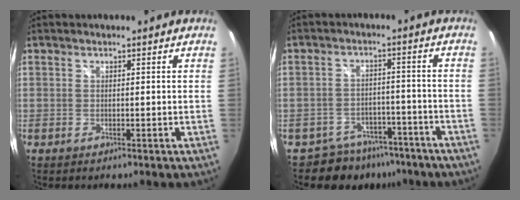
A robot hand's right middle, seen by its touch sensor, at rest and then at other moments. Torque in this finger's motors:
{"motor_torque": [-0.72, -0.18, -0.08, -0.02]}